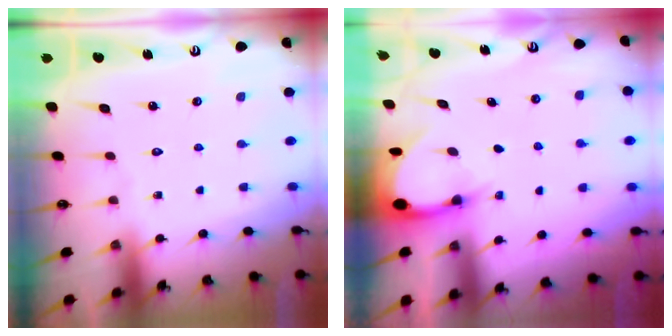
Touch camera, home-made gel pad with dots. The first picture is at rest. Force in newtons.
{"total": 3.2, "press": 3.2, "slide": 0.3}